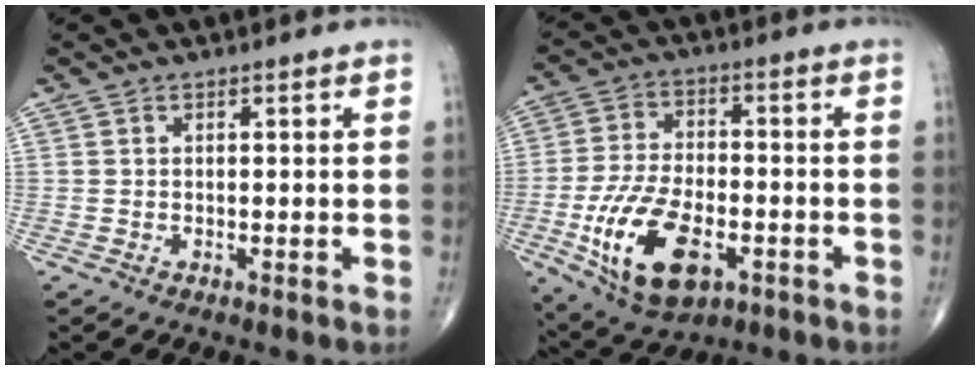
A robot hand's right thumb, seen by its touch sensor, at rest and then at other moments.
{"total": 16.3, "force": [-5.6, 8.7, 12.6], "torque": [-0.229, 0.011, -0.092]}